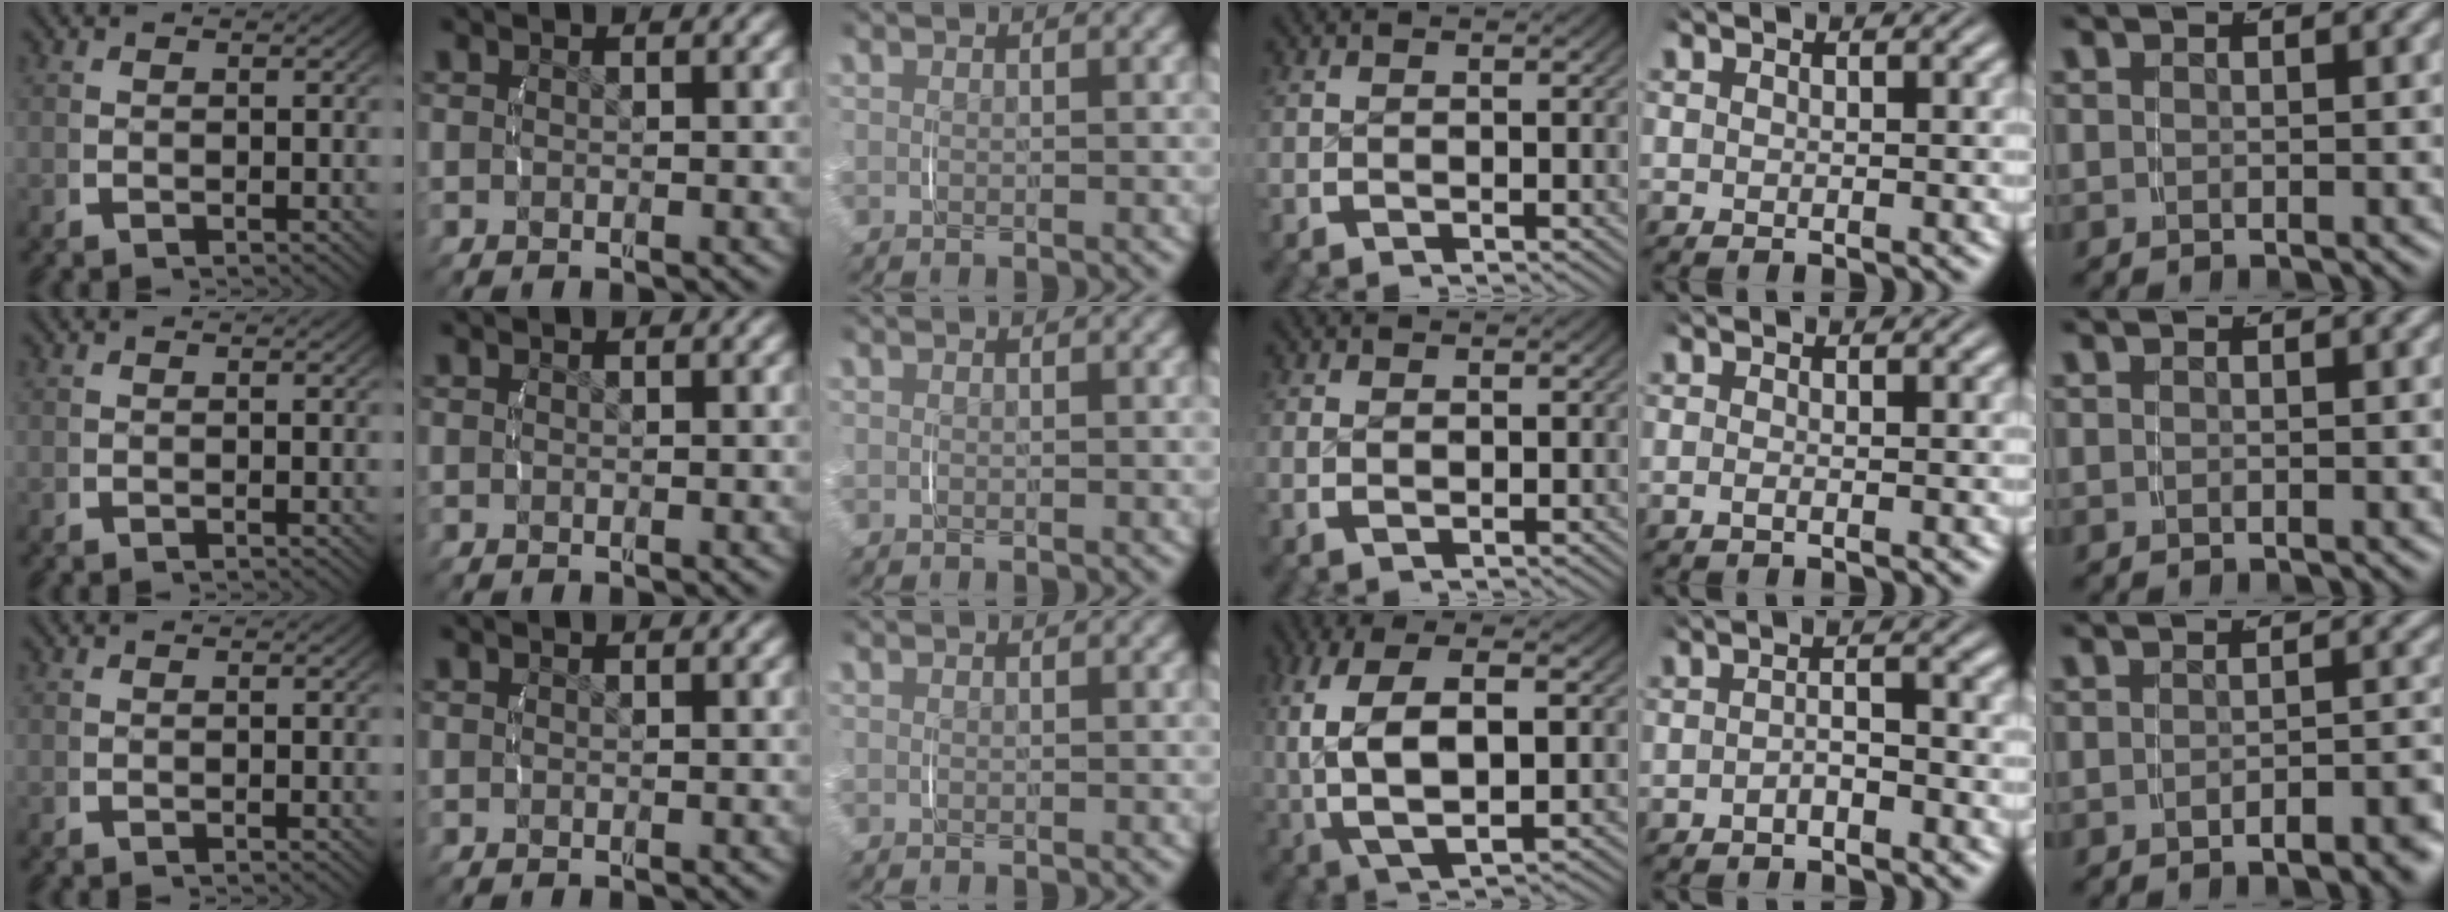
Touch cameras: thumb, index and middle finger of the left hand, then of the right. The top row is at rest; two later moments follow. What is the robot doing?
{"motion": "lift_and_place", "object": "napkin"}